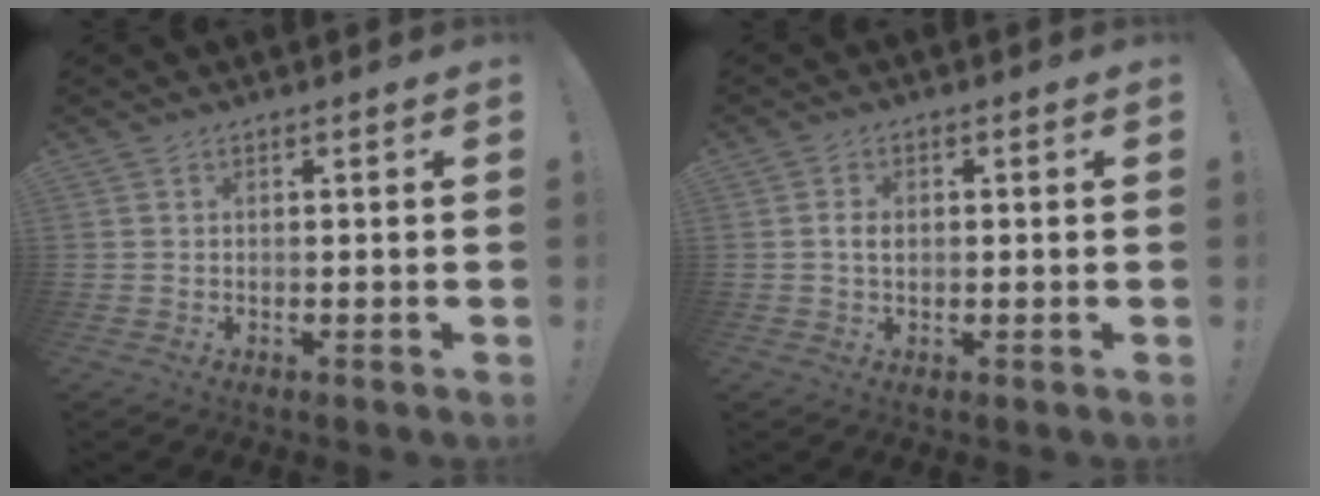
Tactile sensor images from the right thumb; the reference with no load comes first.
{"total": 2.5, "force": [0.1, 1.6, 2.0], "torque": [-0.029, 0.004, 0.000]}